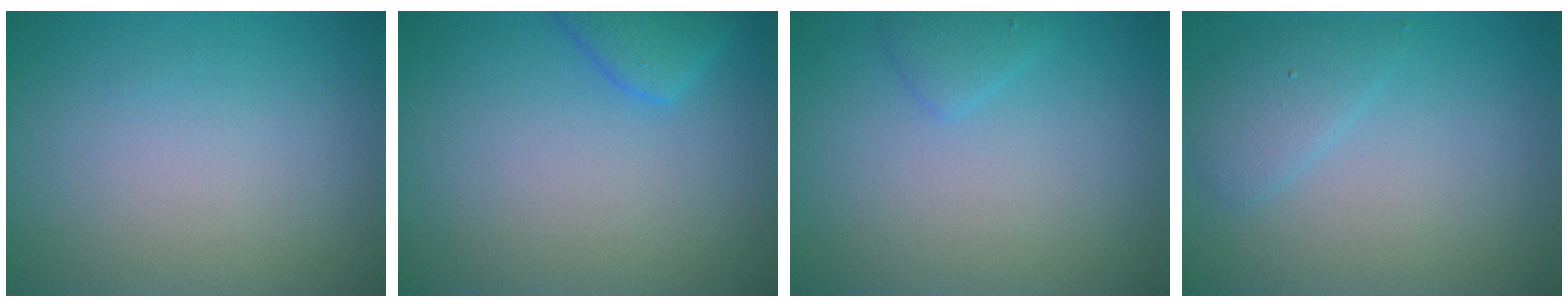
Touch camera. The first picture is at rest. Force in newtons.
{"total": 2.5, "press": 2.5, "slide": 0.4}
{"total": 1.2, "press": 1.2, "slide": 0.0}
{"total": 1.9, "press": 1.9, "slide": 0.2}